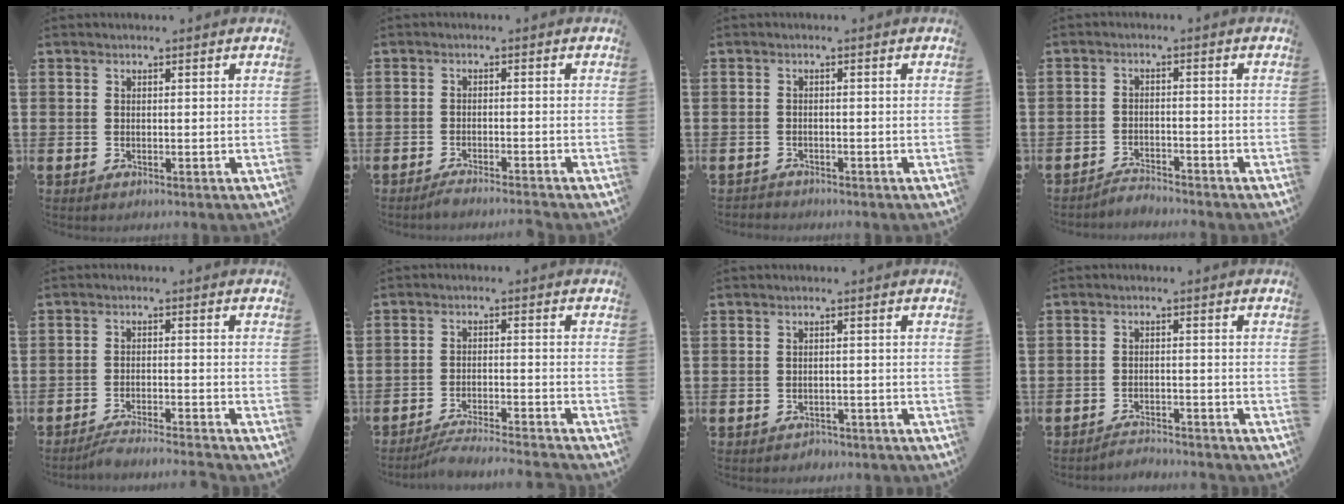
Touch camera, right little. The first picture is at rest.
{"total": 1.7, "force": [-1.6, -0.2, 0.6], "torque": [-0.008, 0.003, -0.031]}
{"total": 0.9, "force": [-0.9, 0.2, -0.1], "torque": [0.000, 0.001, -0.019]}
{"total": 2.4, "force": [-2.4, 0.0, -0.2], "torque": [-0.003, 0.004, -0.052]}
{"total": 2.8, "force": [-2.8, -0.4, 0.6], "torque": [-0.011, 0.001, -0.056]}
{"total": 3.6, "force": [-3.5, -0.3, 0.9], "torque": [-0.015, -0.003, -0.070]}
{"total": 1.1, "force": [-1.1, 0.3, 0.0], "torque": [-0.003, 0.002, -0.024]}
{"total": 2.2, "force": [-2.2, -0.1, -0.2], "torque": [-0.002, 0.004, -0.047]}